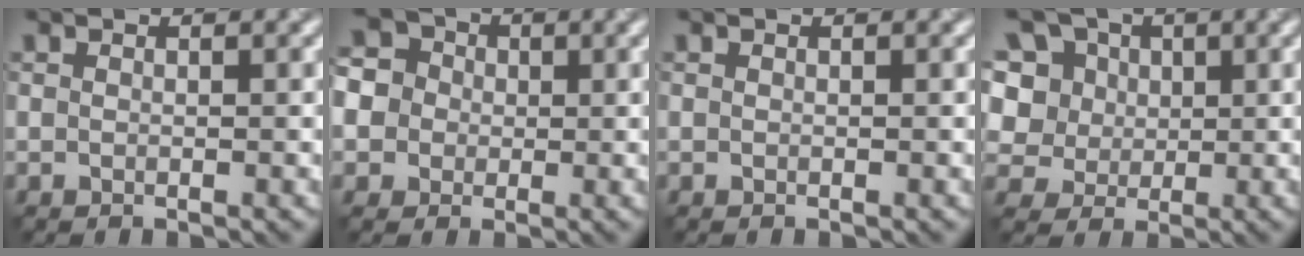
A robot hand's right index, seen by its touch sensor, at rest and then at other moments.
{"total": 7.3, "force": [0.8, 6.6, 2.9], "torque": [-0.060, 0.039, -0.015]}
{"total": 0.0}
{"total": 12.3, "force": [4.8, 9.6, 6.1], "torque": [-0.144, 0.040, 0.071]}